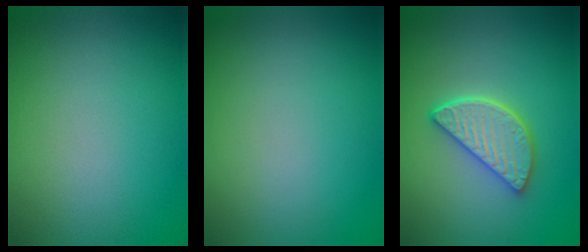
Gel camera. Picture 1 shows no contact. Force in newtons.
{"total": 0.0}
{"total": 4.2, "press": 3.3, "slide": 2.5}